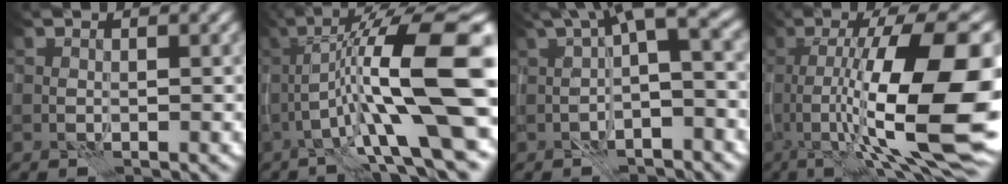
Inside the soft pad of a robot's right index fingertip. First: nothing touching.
{"total": 13.7, "force": [-0.8, 2.6, 13.5], "torque": [-0.217, 0.030, -0.008]}
{"total": 6.4, "force": [0.4, 1.7, 6.1], "torque": [-0.086, 0.027, -0.007]}
{"total": 17.1, "force": [-2.3, 4.5, 16.3], "torque": [-0.245, 0.018, -0.030]}